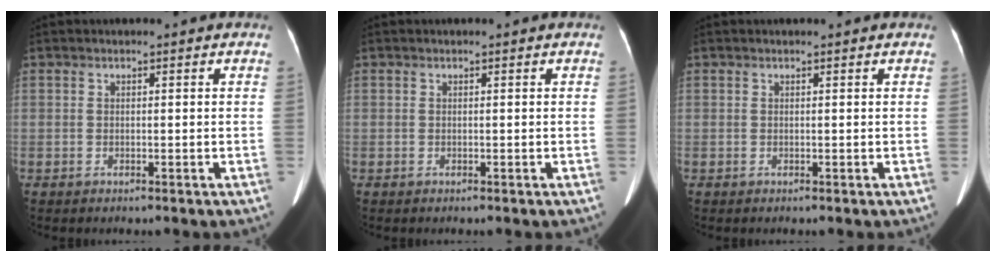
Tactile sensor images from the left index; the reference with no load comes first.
{"total": 0.0}
{"total": 0.0}